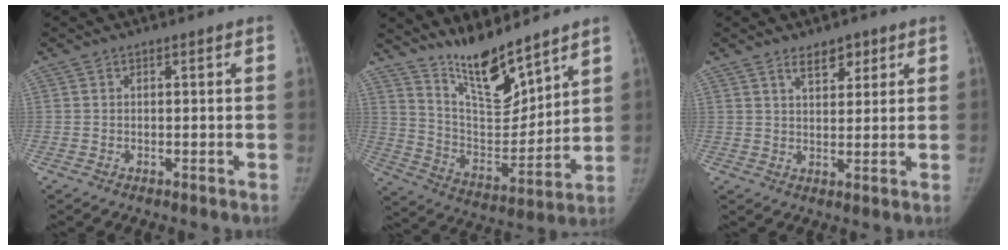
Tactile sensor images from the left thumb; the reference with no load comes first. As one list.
[{"total": 14.6, "force": [12.0, 3.7, 7.5], "torque": [-0.094, -0.090, 0.226]}, {"total": 4.5, "force": [2.9, 2.4, 2.3], "torque": [-0.012, -0.019, 0.048]}]